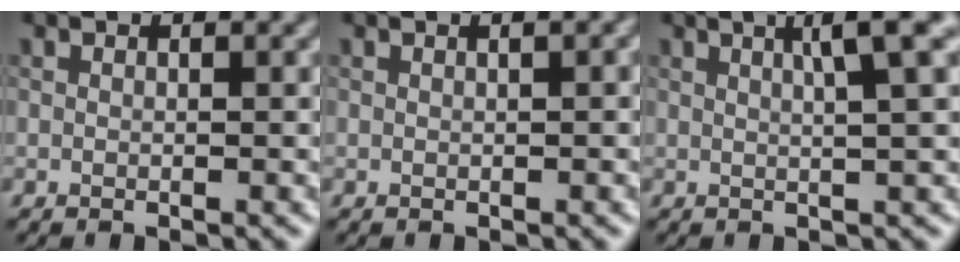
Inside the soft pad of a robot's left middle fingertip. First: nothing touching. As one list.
[{"total": 1.0, "force": [0.4, 0.2, 0.9], "torque": [-0.010, 0.007, 0.000]}, {"total": 4.3, "force": [1.6, 0.6, 3.9], "torque": [-0.049, 0.010, 0.022]}]